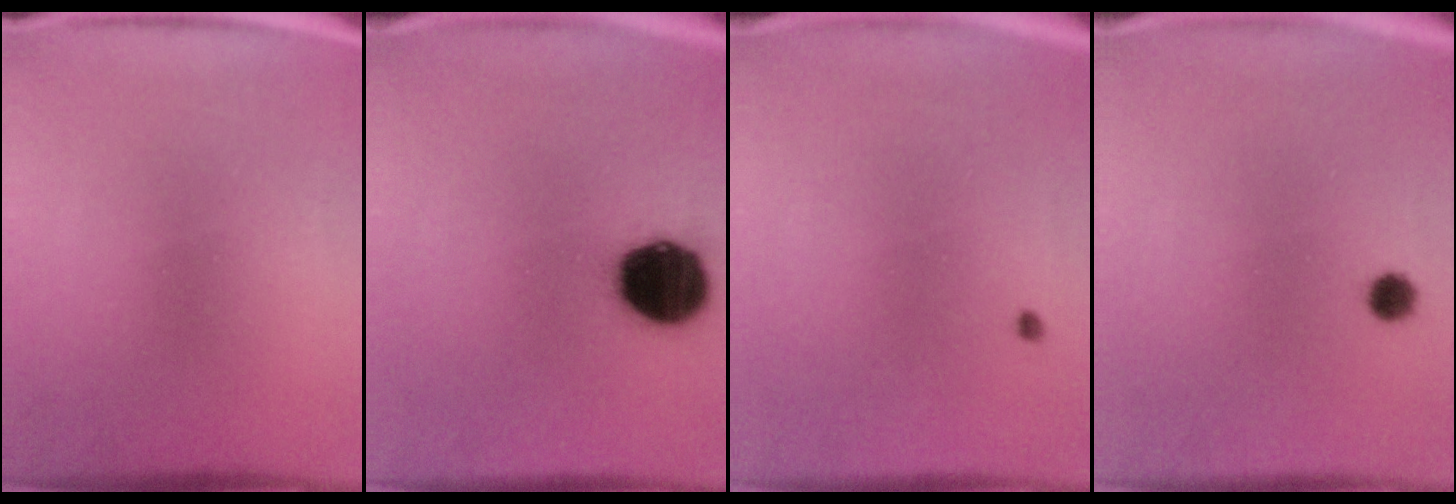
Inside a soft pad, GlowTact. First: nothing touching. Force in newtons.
{"total": 16.5}
{"total": 0.5}
{"total": 2.4}